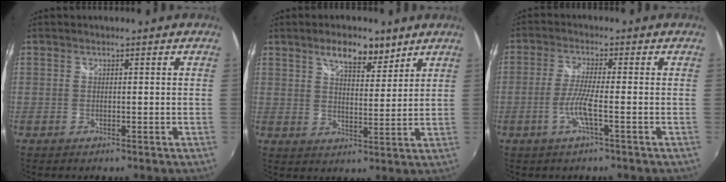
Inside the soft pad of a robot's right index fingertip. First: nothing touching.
{"total": 7.9, "force": [5.5, 3.2, 4.7], "torque": [-0.072, 0.004, 0.089]}
{"total": 4.9, "force": [-1.8, -0.4, 4.6], "torque": [-0.100, -0.006, -0.037]}